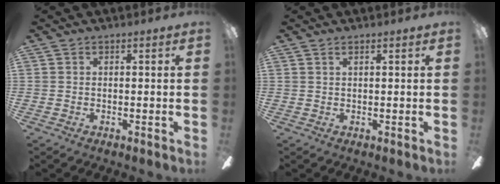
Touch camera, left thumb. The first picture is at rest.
{"total": 1.0, "force": [0.6, 0.1, 0.9], "torque": [-0.019, 0.001, 0.010]}